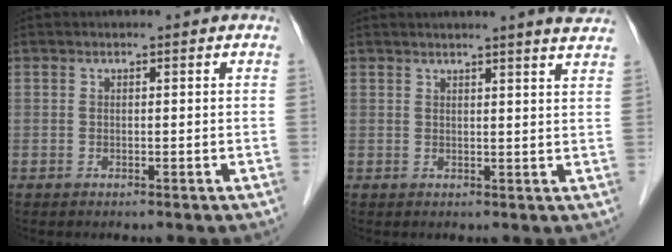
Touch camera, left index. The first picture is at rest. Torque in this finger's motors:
{"motor_torque": [0.81, -0.97, 0.36, 0.06]}